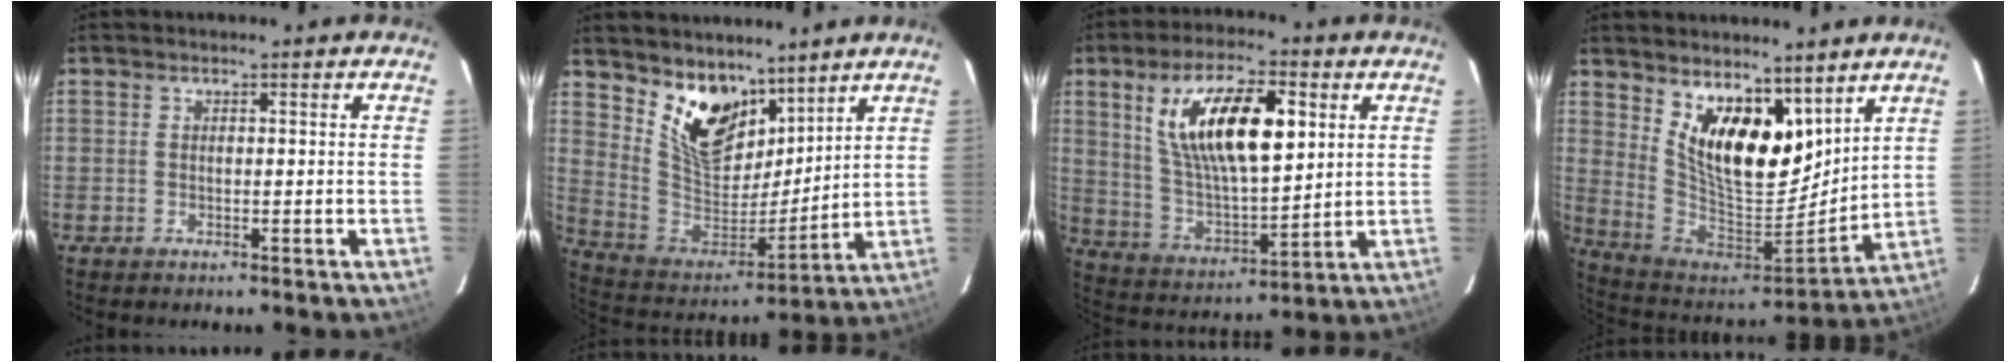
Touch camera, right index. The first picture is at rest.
{"total": 14.6, "force": [10.0, 7.8, 7.3], "torque": [-0.148, -0.006, 0.198]}
{"total": 18.1, "force": [6.0, 7.0, 15.6], "torque": [-0.284, 0.012, 0.119]}
{"total": 16.3, "force": [9.3, 7.8, 10.9], "torque": [-0.200, -0.013, 0.178]}